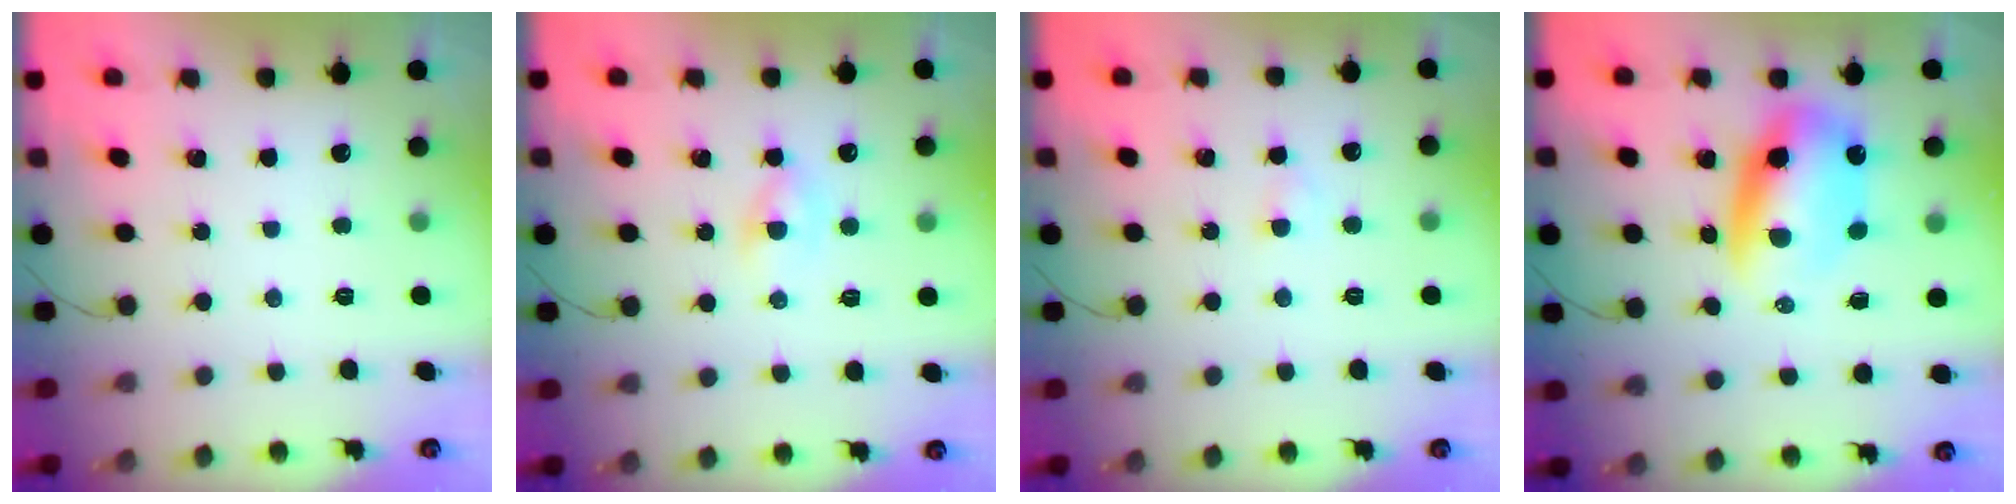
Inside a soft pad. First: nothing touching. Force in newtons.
{"total": 2.9, "press": 2.7, "slide": 1.0}
{"total": 2.2, "press": 2.1, "slide": 0.8}
{"total": 11.0, "press": 10.7, "slide": 2.7}